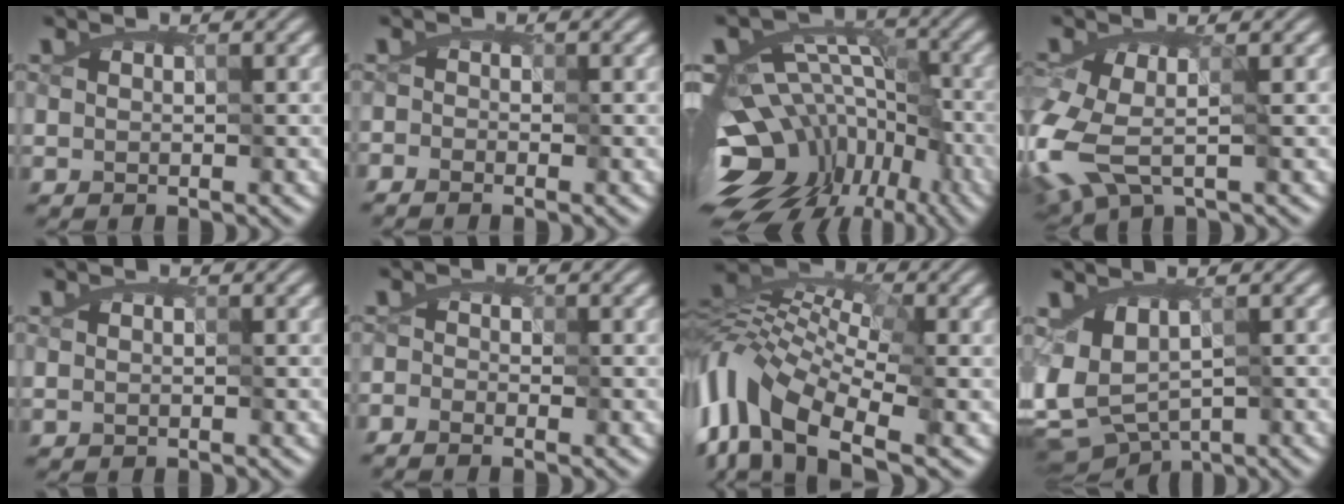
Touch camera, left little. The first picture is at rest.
{"total": 1.0, "force": [-0.8, 0.5, 0.2], "torque": [0.002, 0.004, -0.029]}
{"total": 14.2, "force": [-8.0, 8.8, 7.7], "torque": [-0.121, 0.007, -0.131]}
{"total": 5.8, "force": [-2.5, 2.7, 4.5], "torque": [-0.106, -0.005, -0.059]}
{"total": 0.0}
{"total": 1.8, "force": [-1.4, 0.9, 0.6], "torque": [-0.003, 0.008, -0.037]}
{"total": 10.8, "force": [-4.0, 5.2, 8.6], "torque": [-0.177, 0.017, -0.090]}
{"total": 4.1, "force": [-0.8, 2.7, 2.9], "torque": [-0.056, -0.008, -0.015]}